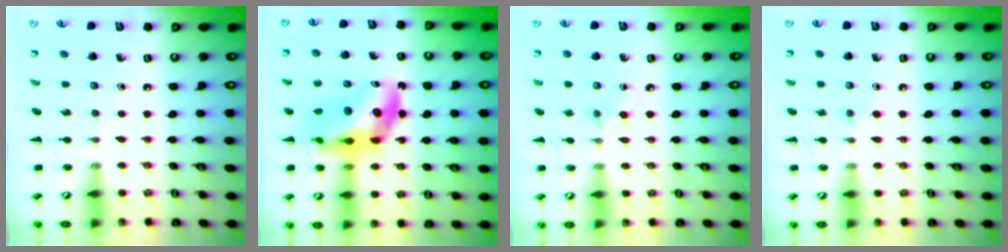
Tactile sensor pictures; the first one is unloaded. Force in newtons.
{"total": 13.4, "press": 12.9, "slide": 3.7}
{"total": 1.8, "press": 1.6, "slide": 0.8}
{"total": 1.7, "press": 1.5, "slide": 0.9}